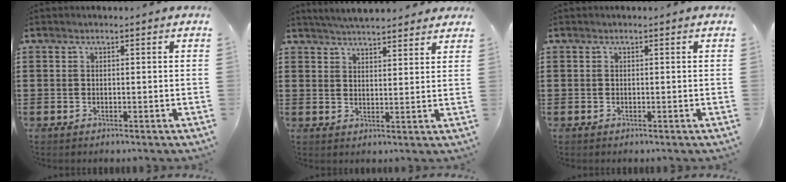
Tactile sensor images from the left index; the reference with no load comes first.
{"total": 4.1, "force": [4.1, 0.1, 0.8], "torque": [-0.026, -0.011, 0.075]}
{"total": 0.0}